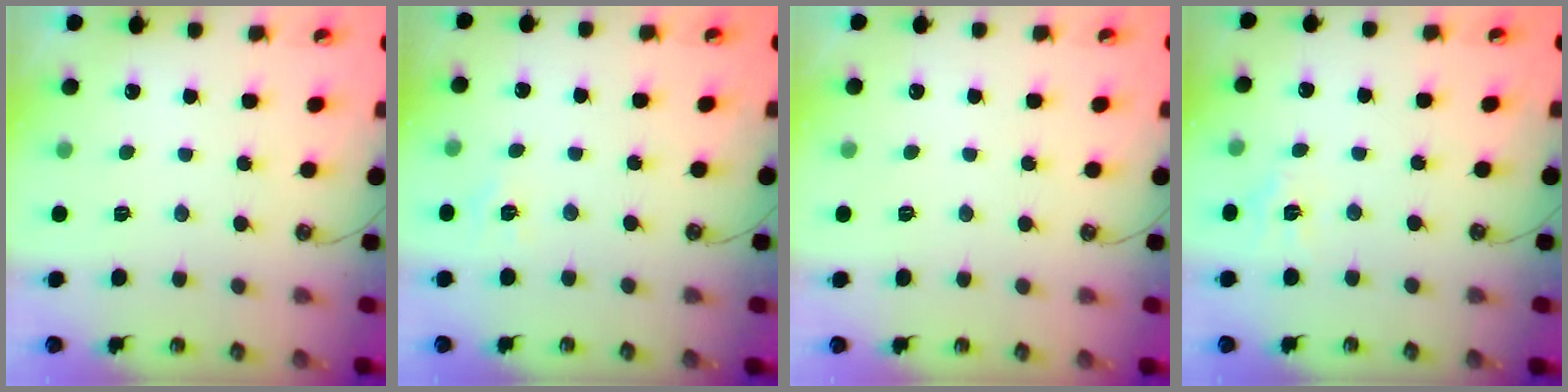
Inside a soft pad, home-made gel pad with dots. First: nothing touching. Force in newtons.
{"total": 5.7, "press": 5.6, "slide": 0.7}
{"total": 0.0}
{"total": 4.0, "press": 4.0, "slide": 0.2}